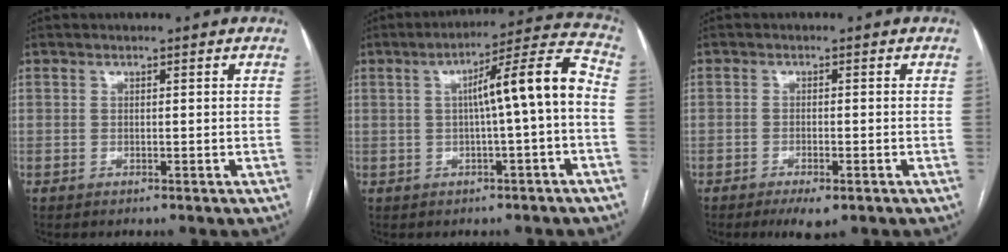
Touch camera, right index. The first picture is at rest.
{"total": 10.3, "force": [-0.3, 0.0, 10.3], "torque": [-0.148, 0.030, -0.005]}
{"total": 3.9, "force": [-2.3, 1.0, 2.9], "torque": [-0.050, -0.005, -0.032]}